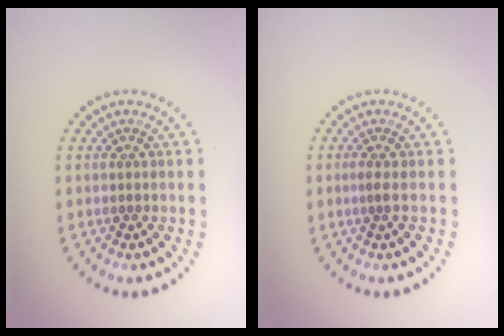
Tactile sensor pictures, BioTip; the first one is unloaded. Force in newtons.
{"total": 0.6, "press": 0.4, "slide": 0.5}